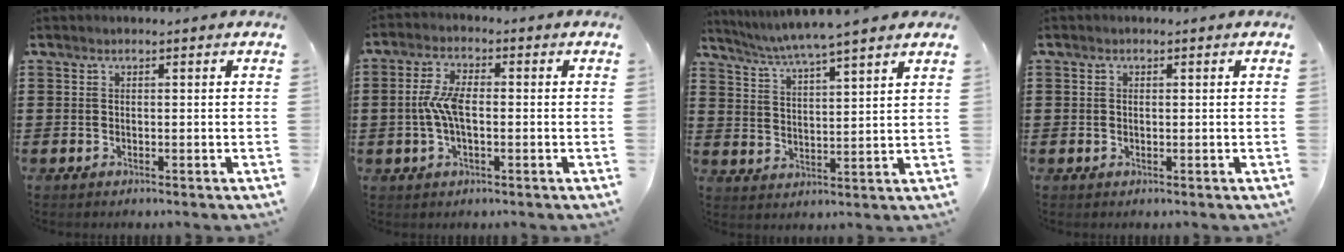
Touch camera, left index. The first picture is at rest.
{"total": 5.9, "force": [-0.4, 2.4, 5.3], "torque": [-0.125, -0.004, -0.015]}
{"total": 5.2, "force": [4.7, -0.9, 2.1], "torque": [-0.058, -0.028, 0.078]}
{"total": 0.7, "force": [0.1, 0.4, 0.5], "torque": [-0.011, 0.003, 0.001]}